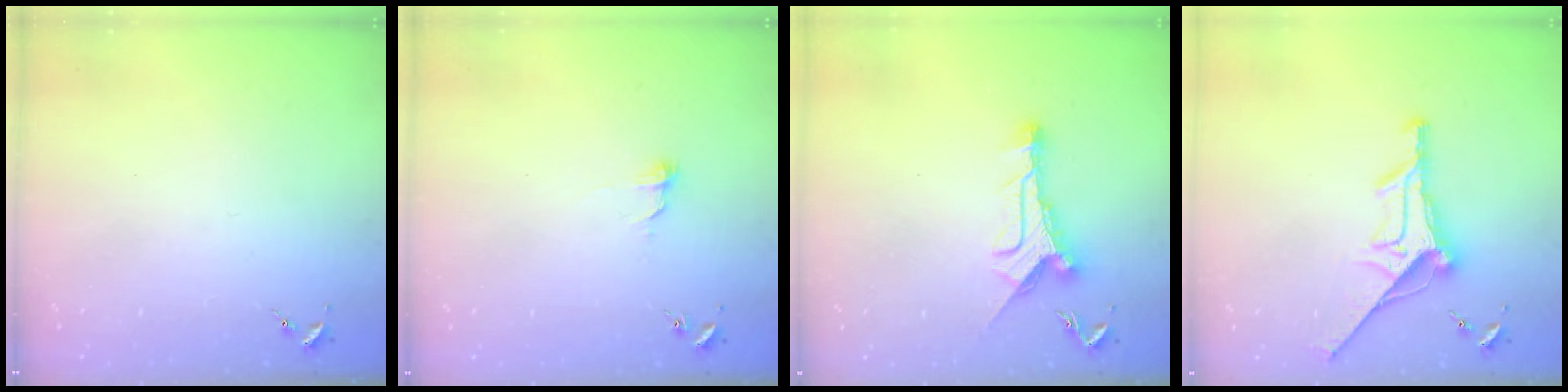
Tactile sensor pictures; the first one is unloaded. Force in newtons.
{"total": 7.7, "press": 7.6, "slide": 0.7}
{"total": 11.0, "press": 10.9, "slide": 0.7}
{"total": 12.7, "press": 12.7, "slide": 1.0}